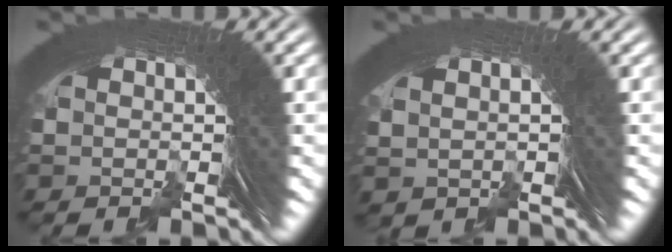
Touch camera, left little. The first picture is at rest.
{"total": 0.9, "force": [0.3, -0.7, 0.3], "torque": [0.011, -0.002, 0.009]}